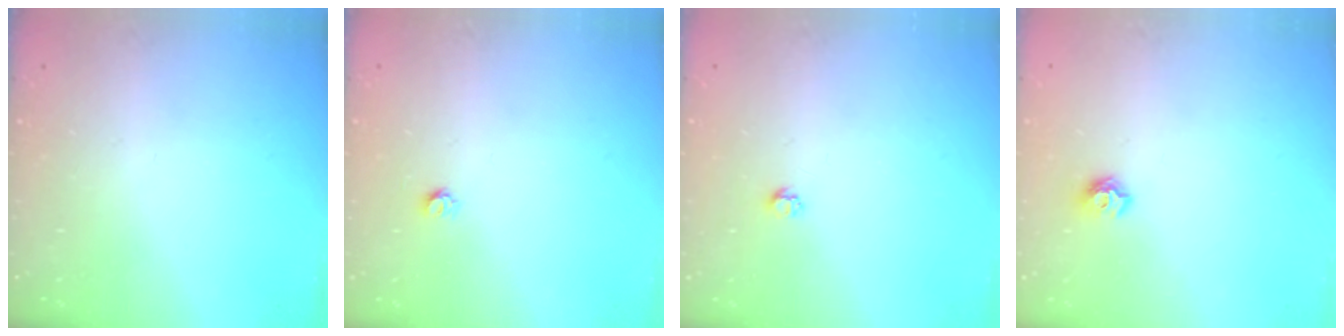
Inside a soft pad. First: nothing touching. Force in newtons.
{"total": 3.5, "press": 3.4, "slide": 0.4}
{"total": 2.7, "press": 2.7, "slide": 0.4}
{"total": 7.2, "press": 7.1, "slide": 0.7}